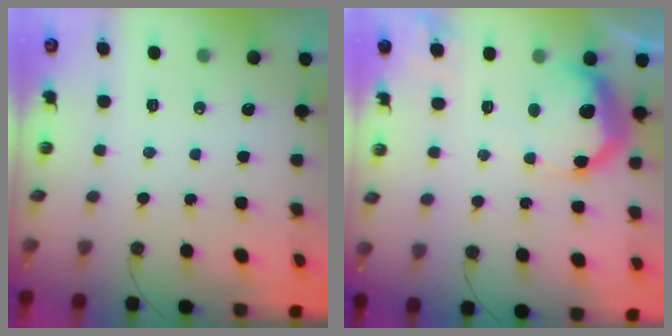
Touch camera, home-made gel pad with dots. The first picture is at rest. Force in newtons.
{"total": 15.5, "press": 15.4, "slide": 1.2}